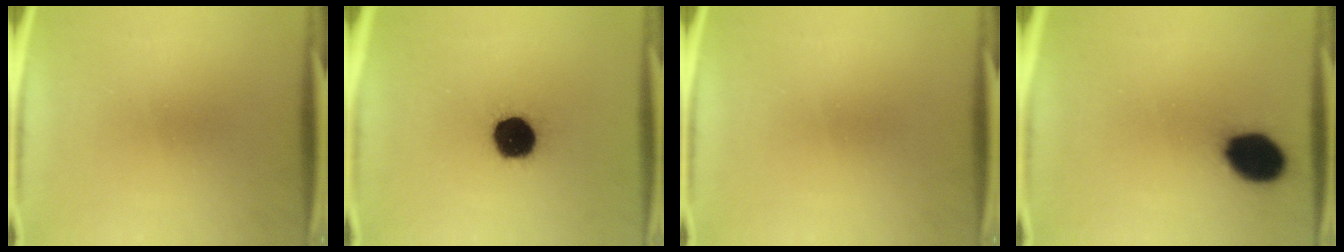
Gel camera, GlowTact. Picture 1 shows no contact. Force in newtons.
{"total": 14.0}
{"total": 0.0}
{"total": 13.2}